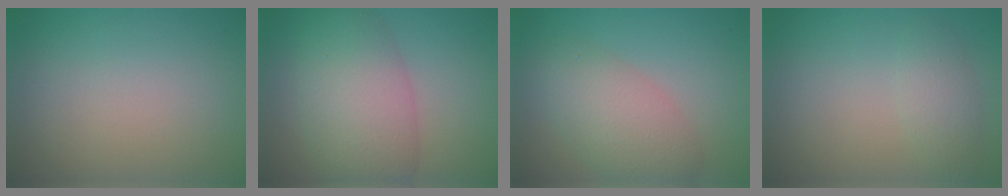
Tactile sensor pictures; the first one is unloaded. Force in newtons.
{"total": 7.4, "press": 7.4, "slide": 0.3}
{"total": 5.0, "press": 5.0, "slide": 0.2}
{"total": 2.0, "press": 2.0, "slide": 0.1}